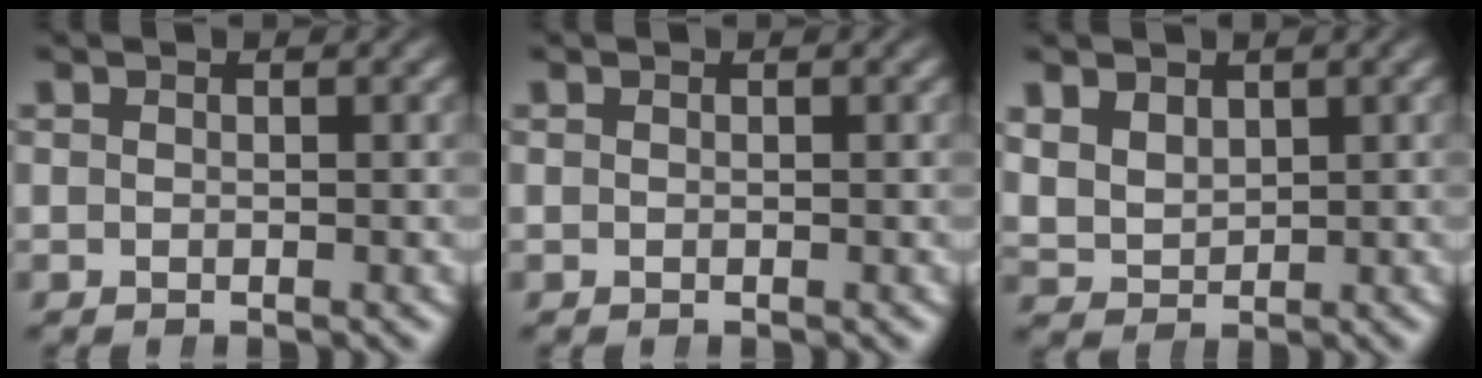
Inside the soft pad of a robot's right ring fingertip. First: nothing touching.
{"total": 0.0}
{"total": 4.1, "force": [1.3, 3.6, 1.6], "torque": [-0.055, -0.011, 0.031]}